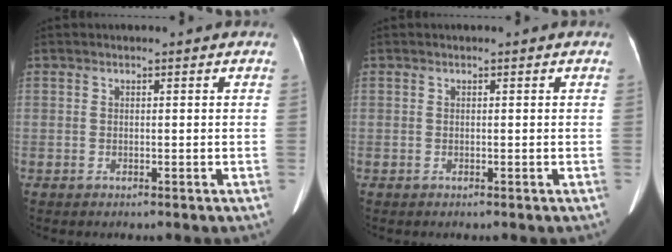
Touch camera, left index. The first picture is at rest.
{"total": 0.0}